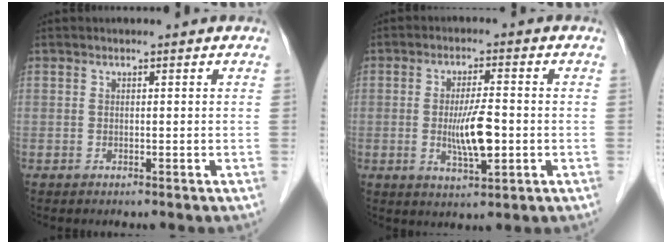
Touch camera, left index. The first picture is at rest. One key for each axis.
{"total": 6.6, "fx": -1.1, "fy": 1.3, "fz": 6.4, "tx": -0.121, "ty": -0.008, "tz": -0.021}